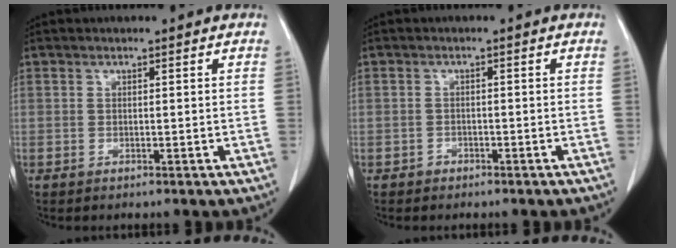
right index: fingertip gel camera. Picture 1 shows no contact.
{"total": 1.1, "force": [-0.8, 0.8, 0.0], "torque": [0.000, 0.006, -0.015]}